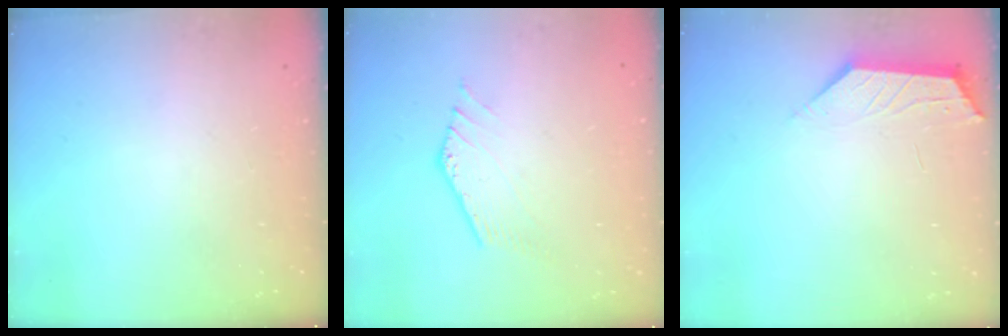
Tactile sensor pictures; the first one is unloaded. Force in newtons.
{"total": 0.9, "press": 0.8, "slide": 0.2}
{"total": 2.0, "press": 2.0, "slide": 0.4}